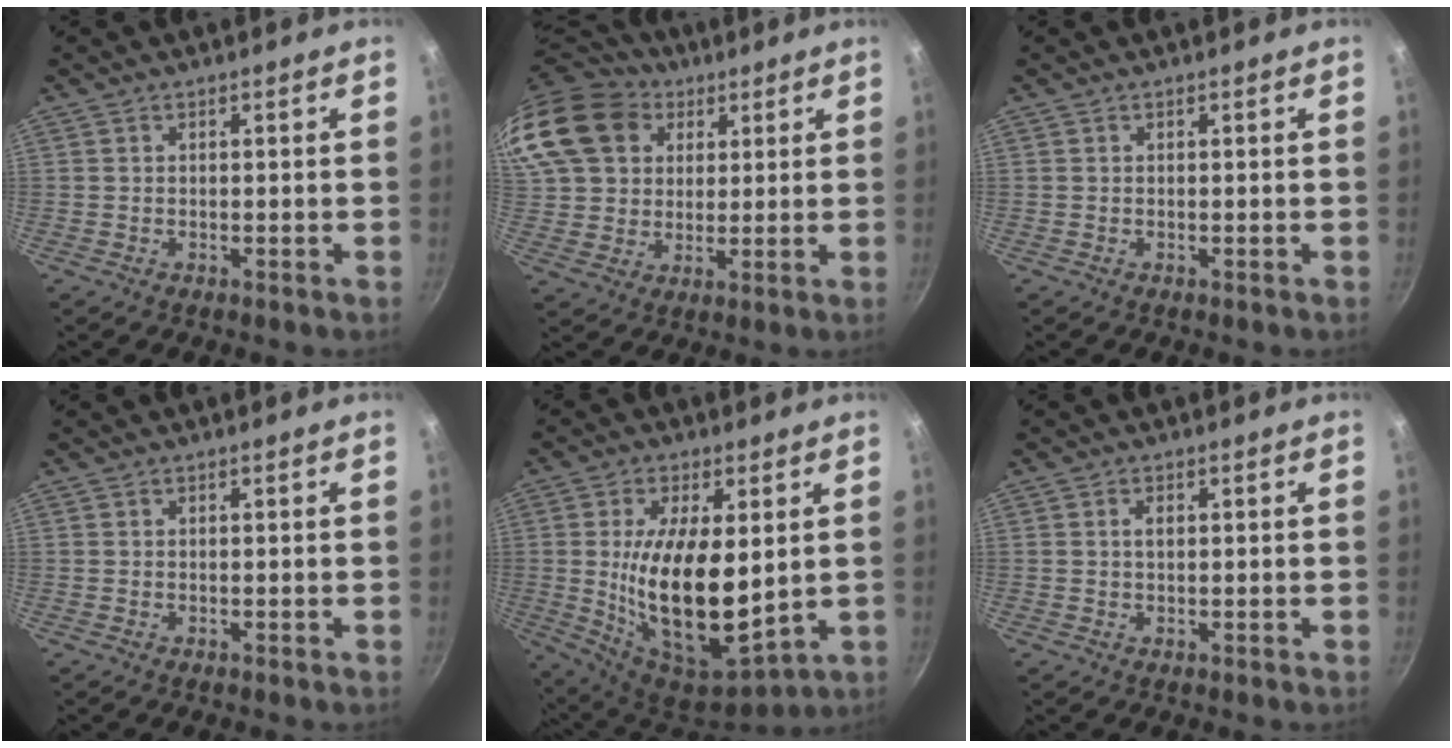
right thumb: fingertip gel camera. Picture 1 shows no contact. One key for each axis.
{"total": 22.9, "fx": 9.5, "fy": 17.7, "fz": 10.9, "tx": -0.247, "ty": 0.028, "tz": 0.178}
{"total": 0.0}
{"total": 0.0}
{"total": 19.8, "fx": 0.8, "fy": 8.8, "fz": 17.7, "tx": -0.303, "ty": -0.025, "tz": 0.029}
{"total": 1.5, "fx": 0.3, "fy": 0.9, "fz": 1.1, "tx": -0.016, "ty": 0.003, "tz": 0.006}